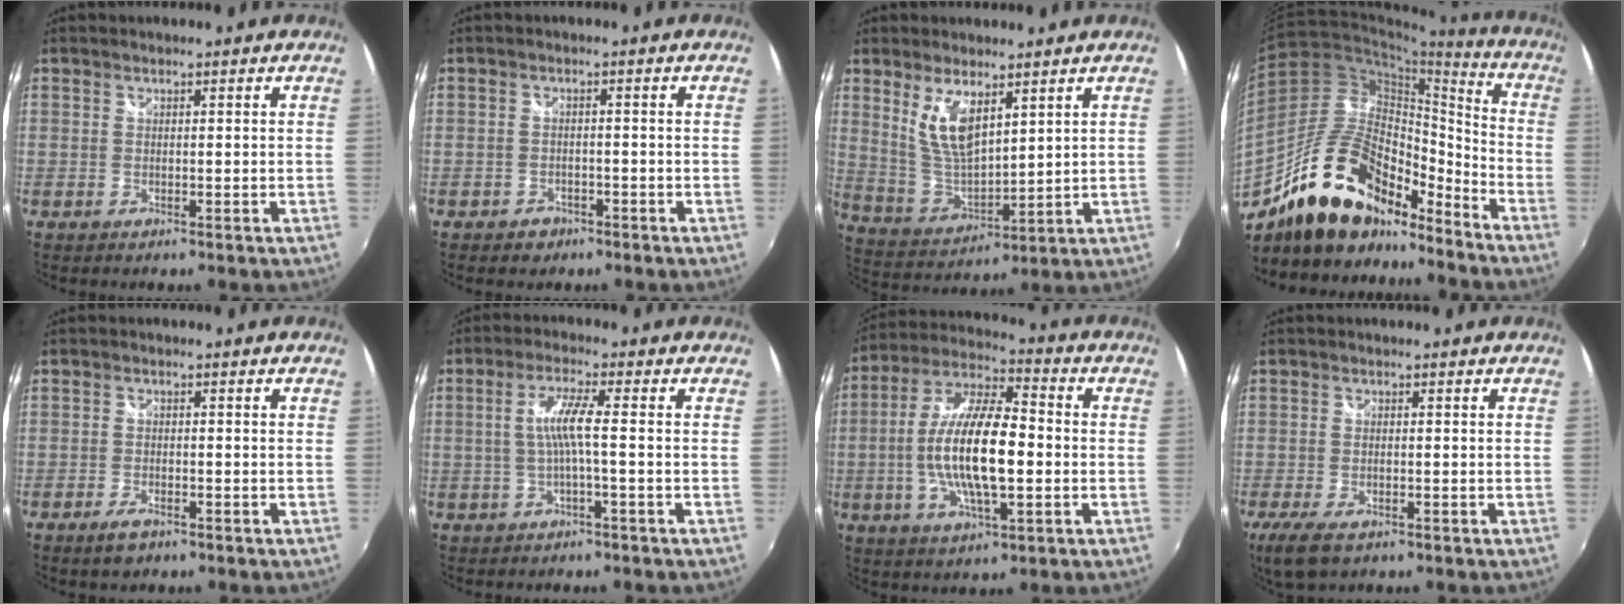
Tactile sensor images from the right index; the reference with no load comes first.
{"total": 3.2, "force": [-2.1, 2.3, 0.7], "torque": [-0.022, 0.004, -0.029]}
{"total": 9.6, "force": [4.8, 3.8, 7.4], "torque": [-0.142, -0.009, 0.106]}
{"total": 21.6, "force": [-16.2, 9.6, 10.5], "torque": [-0.192, 0.028, -0.270]}
{"total": 3.2, "force": [-2.2, 1.3, 1.9], "torque": [-0.045, -0.003, -0.042]}
{"total": 4.9, "force": [-0.8, -0.4, 4.9], "torque": [-0.102, 0.003, -0.011]}
{"total": 16.4, "force": [-2.1, 5.2, 15.4], "torque": [-0.299, 0.000, -0.040]}
{"total": 6.0, "force": [-3.7, 2.6, 4.0], "torque": [-0.093, -0.023, -0.066]}